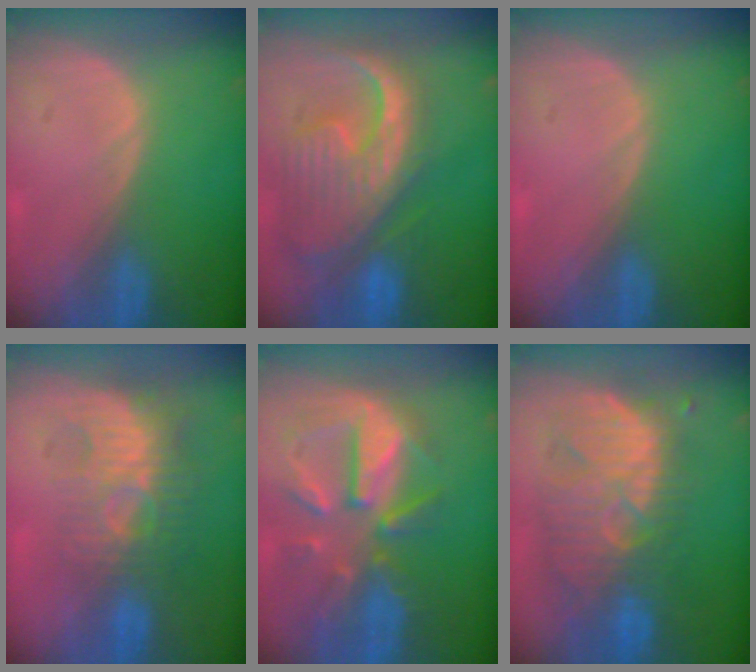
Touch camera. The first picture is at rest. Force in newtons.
{"total": 13.0, "press": 11.2, "slide": 6.6}
{"total": 0.0}
{"total": 9.9, "press": 8.5, "slide": 5.1}
{"total": 11.0, "press": 9.7, "slide": 5.3}
{"total": 10.5, "press": 10.2, "slide": 2.6}